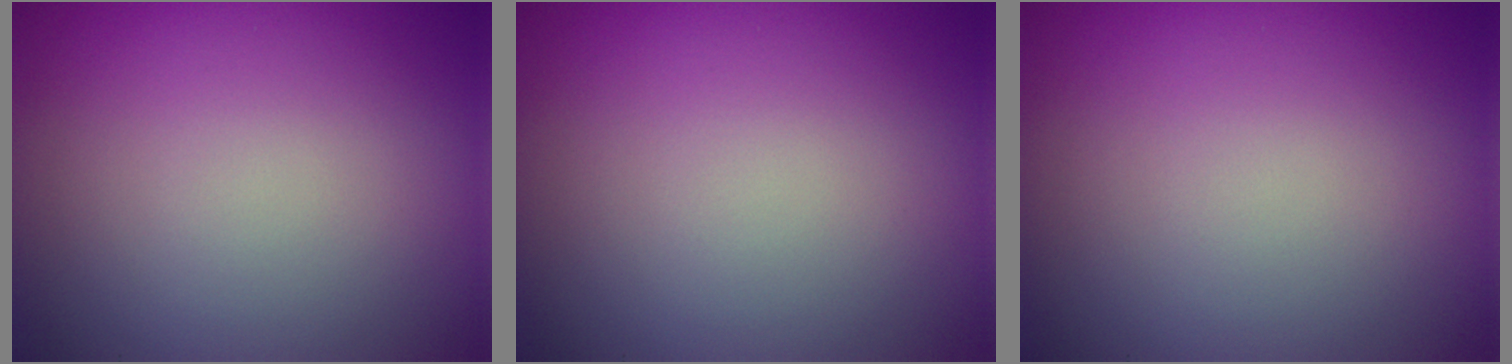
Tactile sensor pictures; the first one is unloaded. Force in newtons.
{"total": 0.0}
{"total": 0.0}